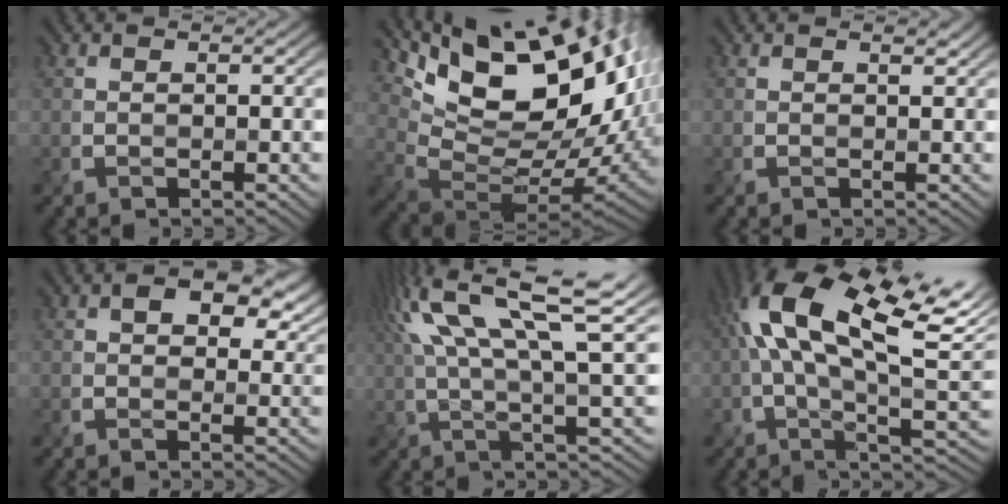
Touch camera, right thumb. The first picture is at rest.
{"total": 17.0, "force": [5.6, 8.8, 13.4], "torque": [-0.241, 0.002, 0.110]}
{"total": 0.9, "force": [0.7, 0.4, 0.5], "torque": [-0.009, 0.000, 0.012]}
{"total": 7.6, "force": [2.9, 4.7, 5.2], "torque": [-0.069, -0.001, 0.046]}
{"total": 14.6, "force": [5.8, 3.8, 12.8], "torque": [-0.239, 0.030, 0.102]}
{"total": 17.8, "force": [4.4, 6.7, 16.0], "torque": [-0.292, 0.030, 0.070]}